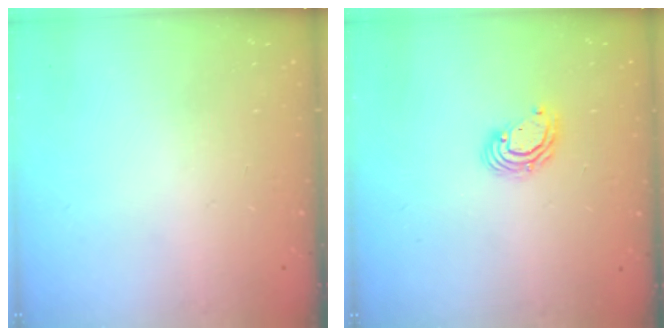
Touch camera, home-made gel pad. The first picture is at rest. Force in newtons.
{"total": 5.7, "press": 5.7, "slide": 0.2}